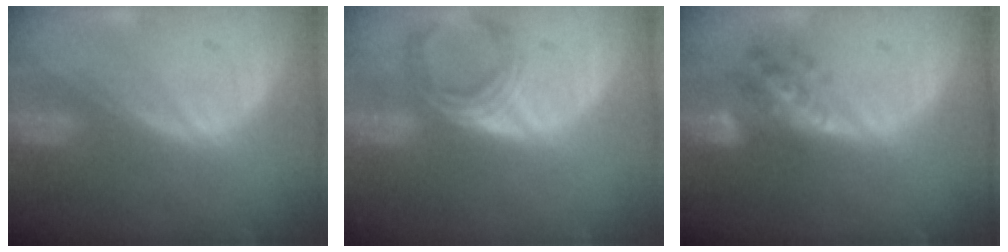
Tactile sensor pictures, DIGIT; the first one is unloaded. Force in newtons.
{"total": 5.4, "press": 5.4, "slide": 0.2}
{"total": 6.1, "press": 5.9, "slide": 1.5}